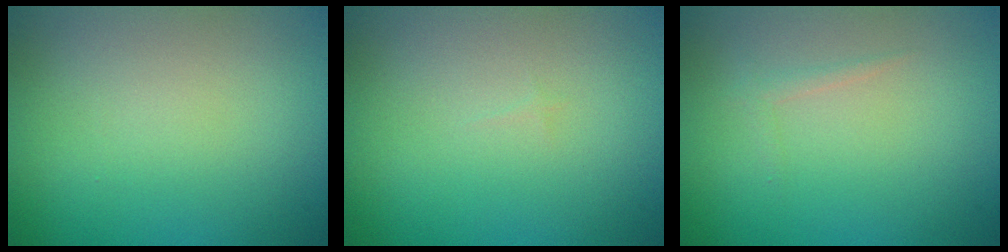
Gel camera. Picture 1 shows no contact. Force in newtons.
{"total": 0.0}
{"total": 0.6, "press": 0.6, "slide": 0.1}